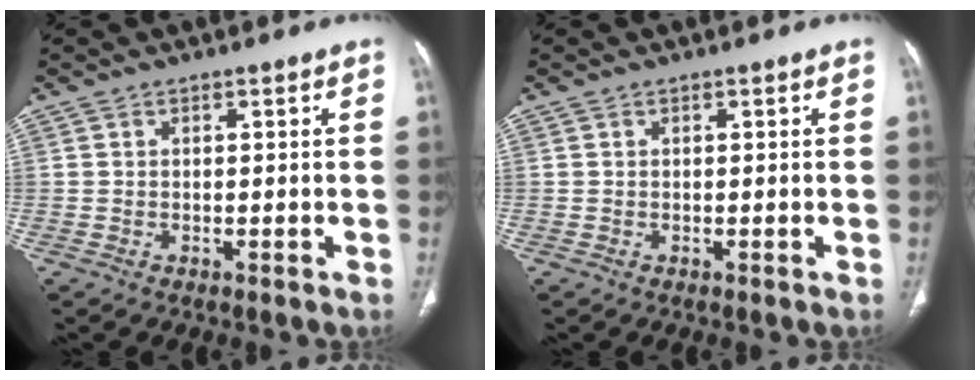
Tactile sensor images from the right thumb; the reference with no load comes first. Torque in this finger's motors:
{"motor_torque": [-0.16, -0.02, -0.12, 0.12, -0.01]}